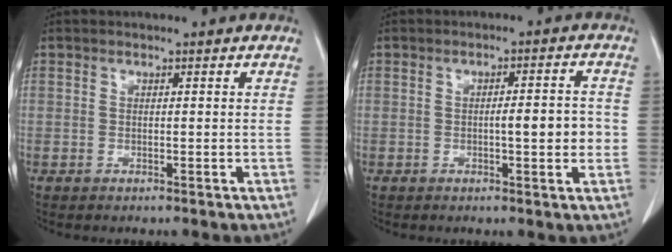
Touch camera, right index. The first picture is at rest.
{"total": 5.1, "force": [-0.6, 0.8, 5.0], "torque": [-0.074, 0.005, -0.006]}